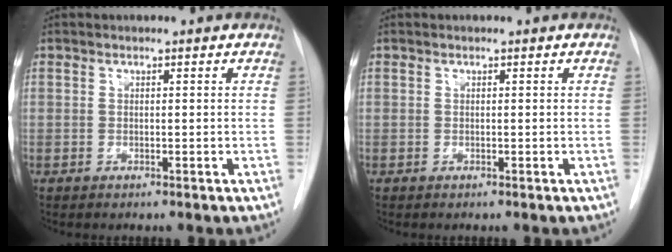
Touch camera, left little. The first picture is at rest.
{"total": 0.0}